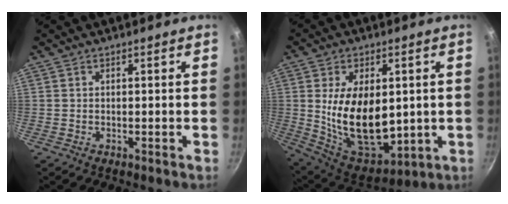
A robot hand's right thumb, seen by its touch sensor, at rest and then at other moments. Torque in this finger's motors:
{"motor_torque": [-1.09, 1.91, 1.86, 0.06, 0.21]}